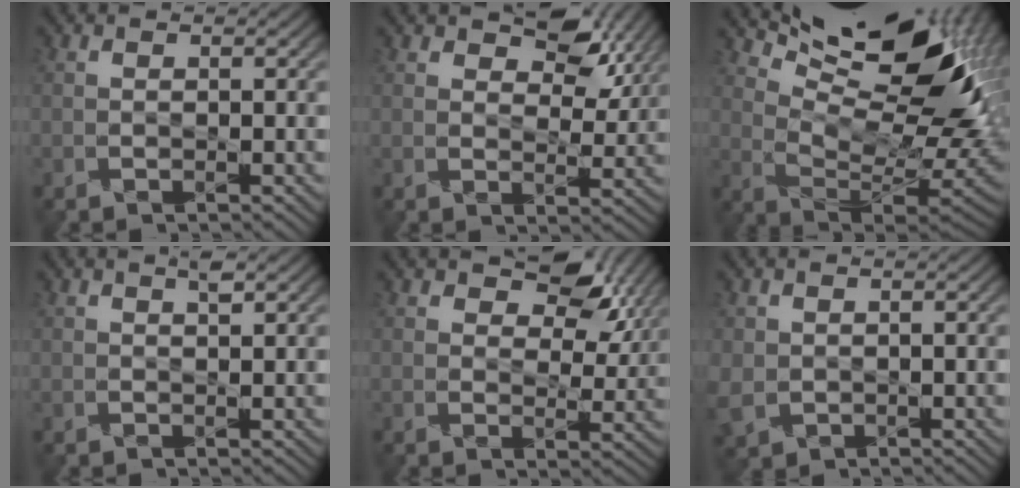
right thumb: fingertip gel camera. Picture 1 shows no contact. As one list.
[{"total": 6.3, "force": [4.2, 3.0, 3.5], "torque": [-0.058, -0.005, 0.061]}, {"total": 15.8, "force": [8.7, 5.7, 11.8], "torque": [-0.187, 0.005, 0.146]}, {"total": 1.2, "force": [1.1, -0.1, 0.5], "torque": [-0.014, 0.001, 0.017]}, {"total": 7.4, "force": [4.6, 3.8, 4.4], "torque": [-0.068, -0.003, 0.066]}, {"total": 2.9, "force": [0.1, 2.7, 1.1], "torque": [-0.049, -0.013, -0.002]}]